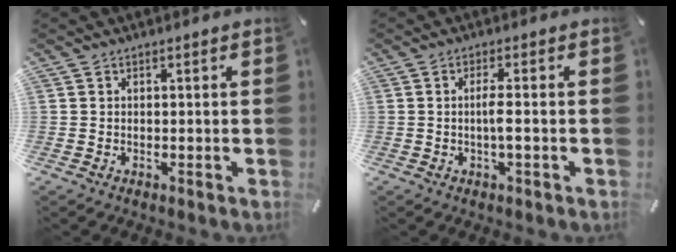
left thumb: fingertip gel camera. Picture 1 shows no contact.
{"total": 3.3, "force": [-0.4, 0.4, 3.3], "torque": [-0.062, -0.002, -0.009]}